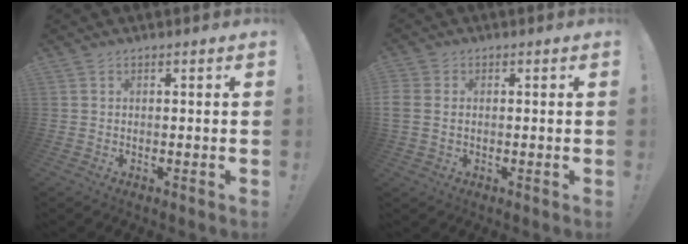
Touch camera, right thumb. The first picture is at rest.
{"total": 3.0, "force": [0.2, 2.2, 2.0], "torque": [-0.045, 0.004, 0.005]}